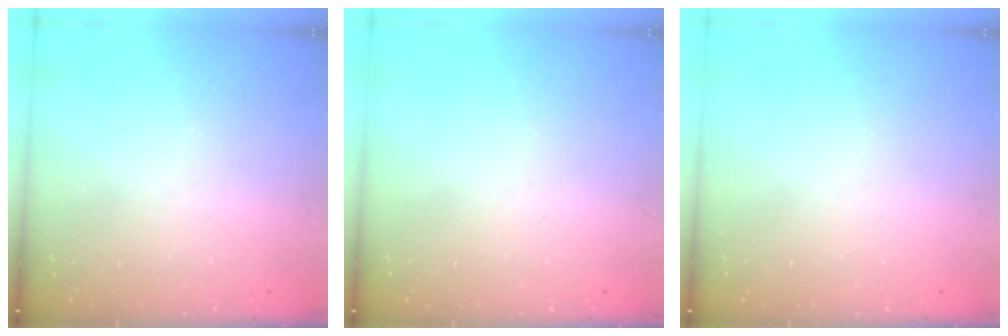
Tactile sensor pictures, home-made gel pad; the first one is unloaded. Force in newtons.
{"total": 0.0}
{"total": 0.0}